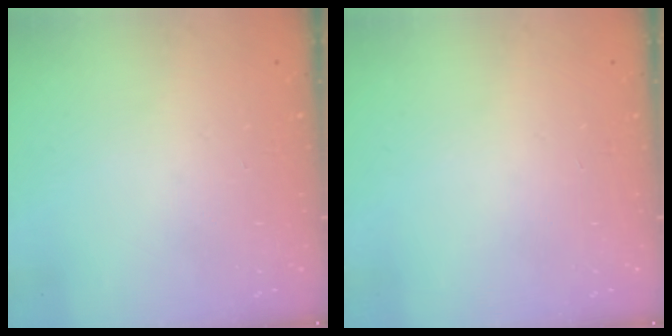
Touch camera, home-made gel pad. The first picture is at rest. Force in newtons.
{"total": 0.0}